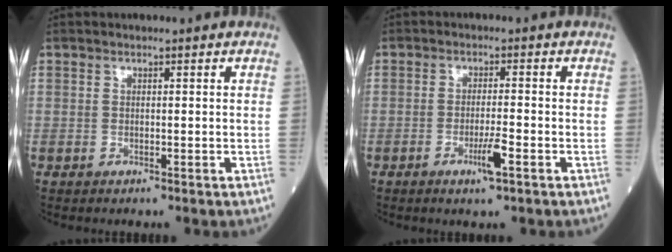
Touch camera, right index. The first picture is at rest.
{"total": 3.7, "force": [-1.7, -0.1, 3.3], "torque": [-0.064, -0.007, -0.032]}